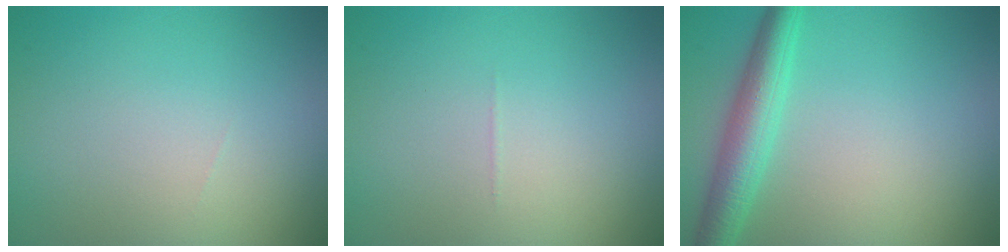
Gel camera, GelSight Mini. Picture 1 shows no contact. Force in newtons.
{"total": 0.0}
{"total": 4.2, "press": 4.2, "slide": 0.1}